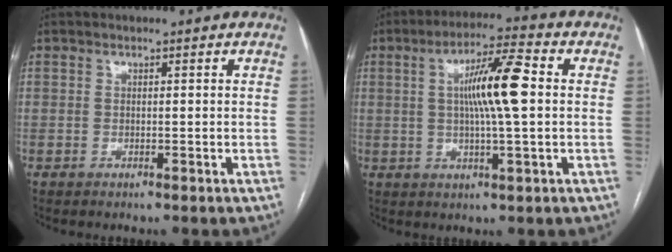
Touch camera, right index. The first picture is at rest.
{"total": 10.1, "force": [1.2, 0.6, 10.0], "torque": [-0.175, 0.011, 0.019]}